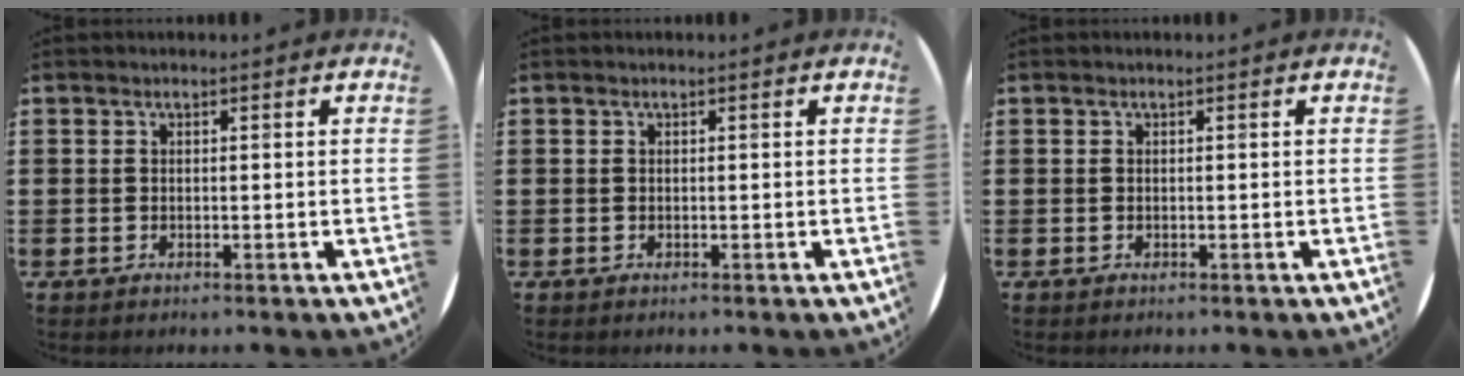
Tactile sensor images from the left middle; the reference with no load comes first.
{"total": 0.0}
{"total": 0.0}